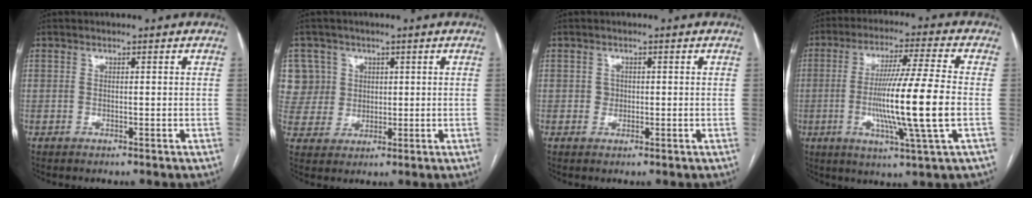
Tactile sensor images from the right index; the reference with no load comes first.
{"total": 8.9, "force": [2.9, 8.4, 0.4], "torque": [-0.014, 0.035, 0.074]}
{"total": 1.3, "force": [0.1, 1.2, 0.3], "torque": [-0.003, 0.004, 0.005]}
{"total": 14.4, "force": [-2.0, -1.1, 14.2], "torque": [-0.264, -0.013, -0.042]}